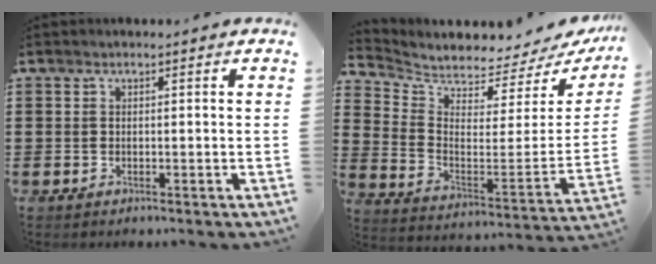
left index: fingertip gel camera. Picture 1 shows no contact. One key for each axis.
{"total": 3.1, "fx": 3.1, "fy": 0.2, "fz": 0.3, "tx": -0.033, "ty": -0.052, "tz": 0.047}